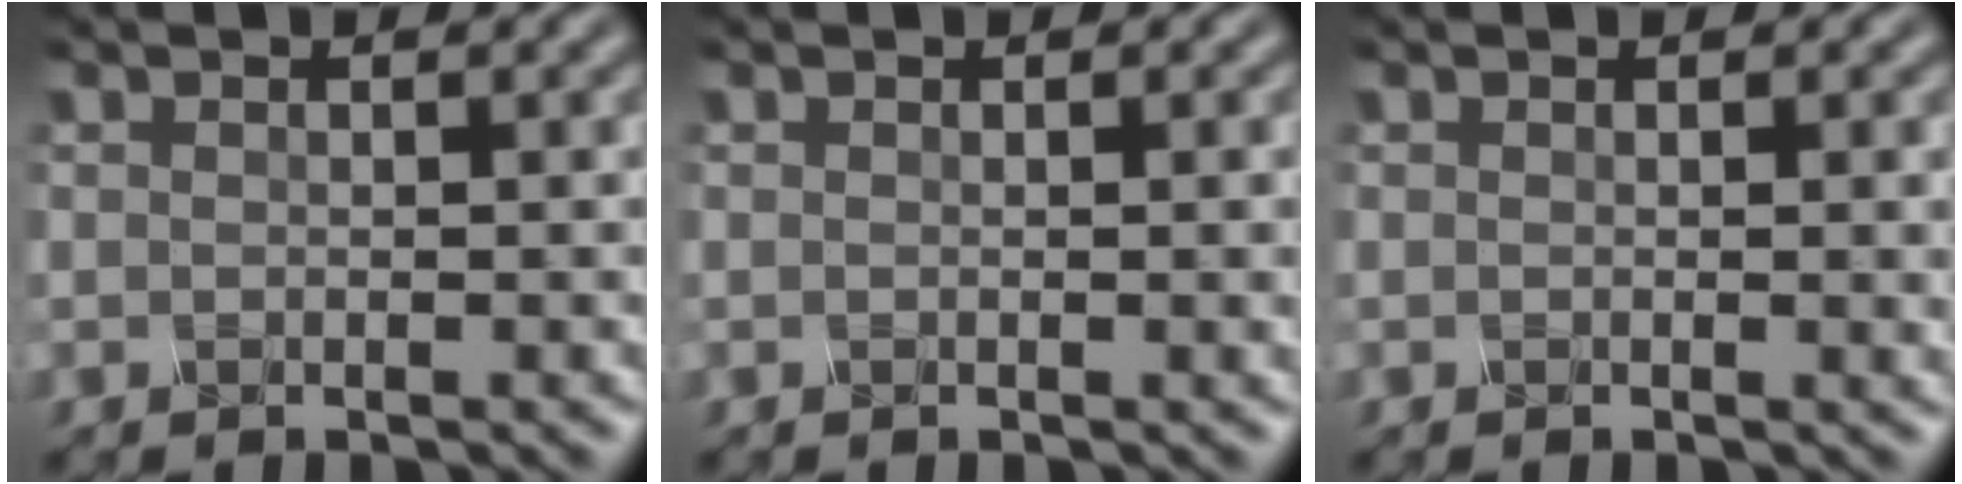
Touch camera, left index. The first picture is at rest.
{"total": 1.6, "force": [0.0, 0.6, 1.5], "torque": [-0.013, 0.002, -0.004]}
{"total": 2.5, "force": [0.1, 0.8, 2.3], "torque": [-0.020, 0.001, -0.002]}